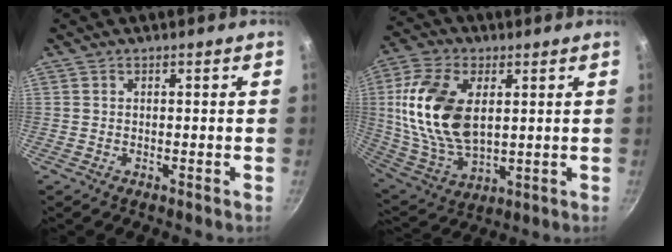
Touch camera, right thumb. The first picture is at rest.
{"total": 18.9, "force": [3.6, 11.0, 15.0], "torque": [-0.286, -0.010, 0.078]}